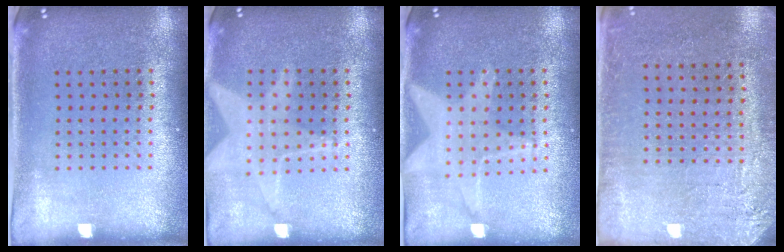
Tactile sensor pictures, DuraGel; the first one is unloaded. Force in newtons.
{"total": 1.3, "press": 1.3, "slide": 0.3}
{"total": 1.2, "press": 1.2, "slide": 0.2}
{"total": 2.8, "press": 2.6, "slide": 1.1}